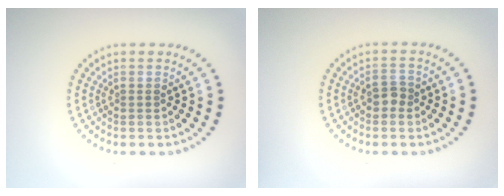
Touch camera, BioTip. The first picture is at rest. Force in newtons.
{"total": 1.5, "press": 1.4, "slide": 0.5}